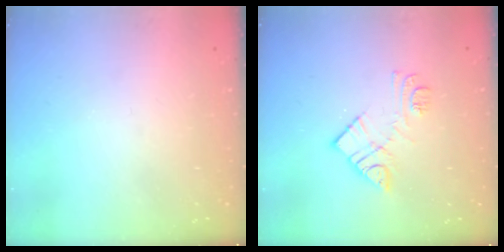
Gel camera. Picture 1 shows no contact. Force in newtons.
{"total": 11.2, "press": 11.2, "slide": 0.6}